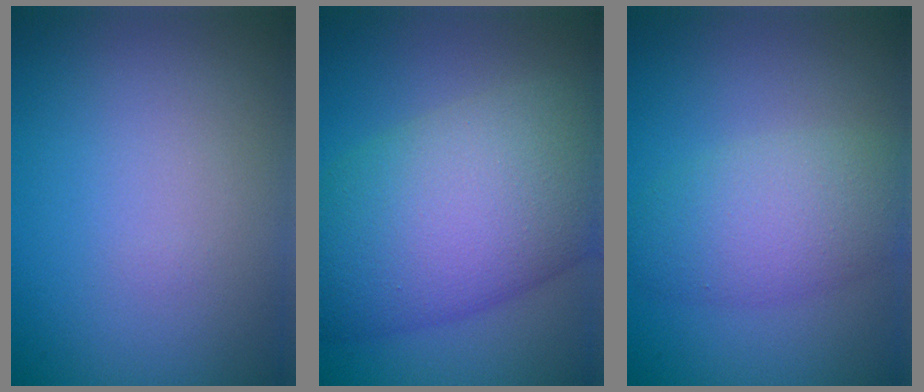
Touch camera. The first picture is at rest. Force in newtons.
{"total": 12.5, "press": 12.5, "slide": 0.2}
{"total": 4.8, "press": 4.8, "slide": 0.2}